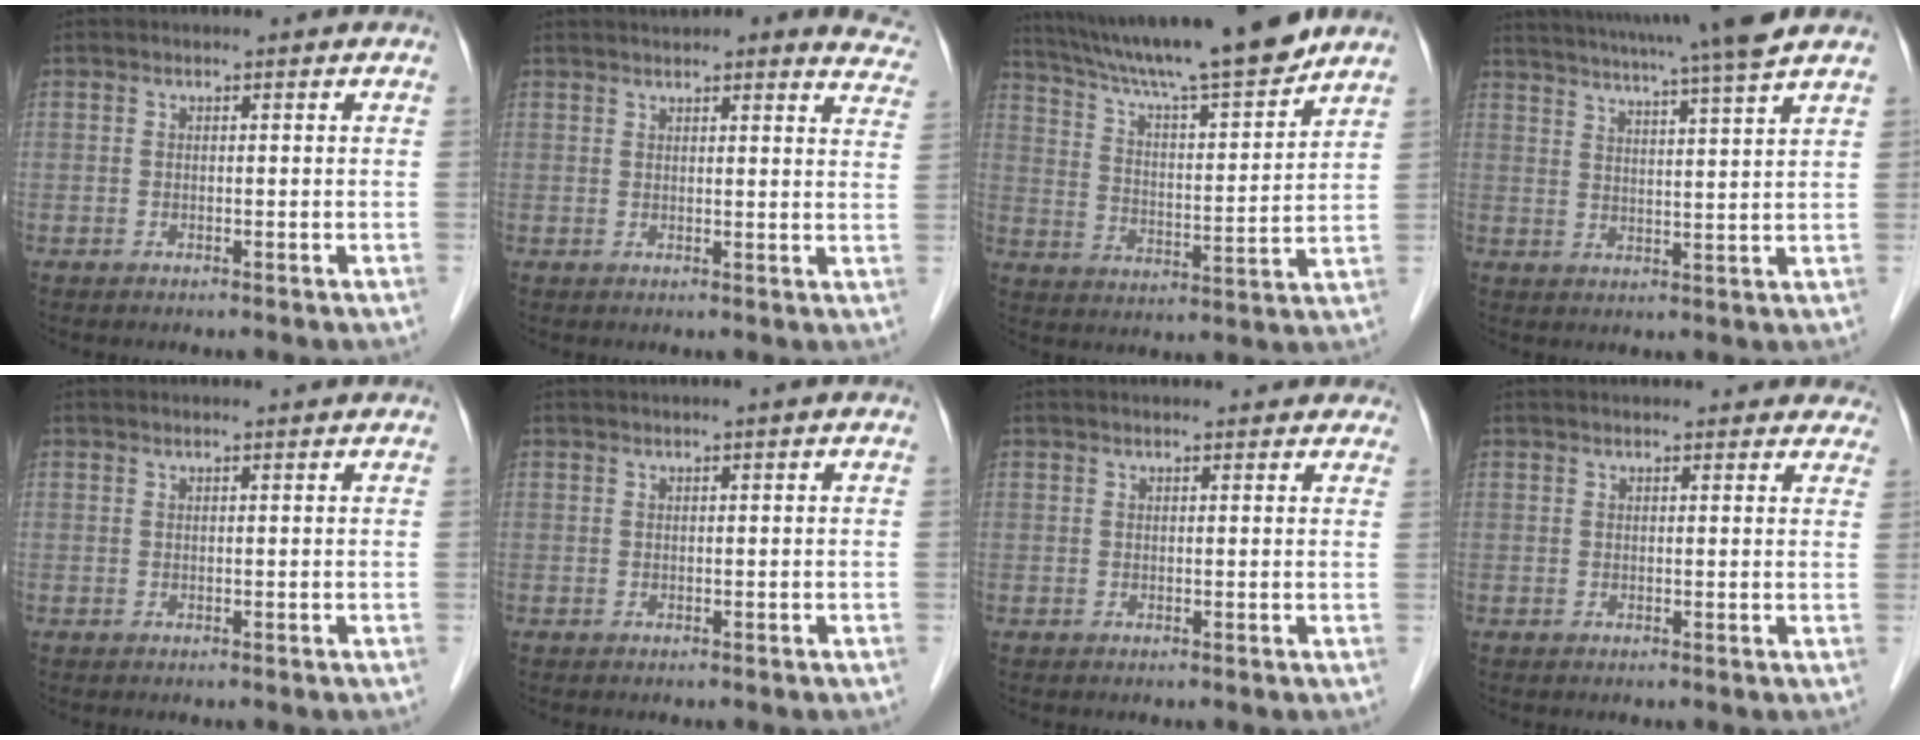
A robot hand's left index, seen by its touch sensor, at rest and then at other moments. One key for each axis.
{"total": 10.3, "fx": 9.8, "fy": 2.2, "fz": 2.0, "tx": 0.013, "ty": -0.008, "tz": 0.078}
{"total": 17.4, "fx": 15.2, "fy": -0.2, "fz": 8.4, "tx": -0.143, "ty": 0.005, "tz": 0.244}
{"total": 15.2, "fx": 13.4, "fy": -1.9, "fz": 6.9, "tx": -0.123, "ty": -0.014, "tz": 0.183}
{"total": 1.5, "fx": 1.5, "fy": -0.3, "fz": 0.3, "tx": -0.015, "ty": 0.003, "tz": 0.022}
{"total": 0.6, "fx": 0.4, "fy": -0.2, "fz": 0.4, "tx": -0.017, "ty": 0.000, "tz": 0.016}
{"total": 8.0, "fx": 7.3, "fy": 1.8, "fz": 2.8, "tx": -0.026, "ty": 0.019, "tz": 0.075}
{"total": 11.8, "fx": 10.9, "fy": 2.8, "fz": 3.5, "tx": -0.016, "ty": 0.018, "tz": 0.111}